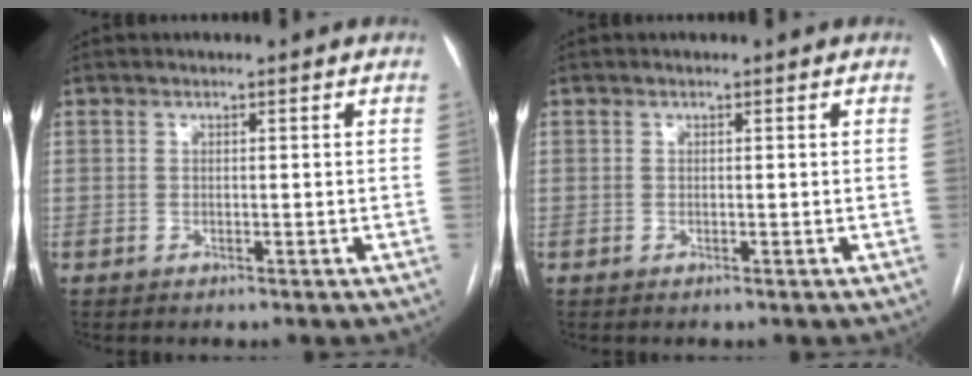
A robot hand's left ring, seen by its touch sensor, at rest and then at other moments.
{"total": 0.0}